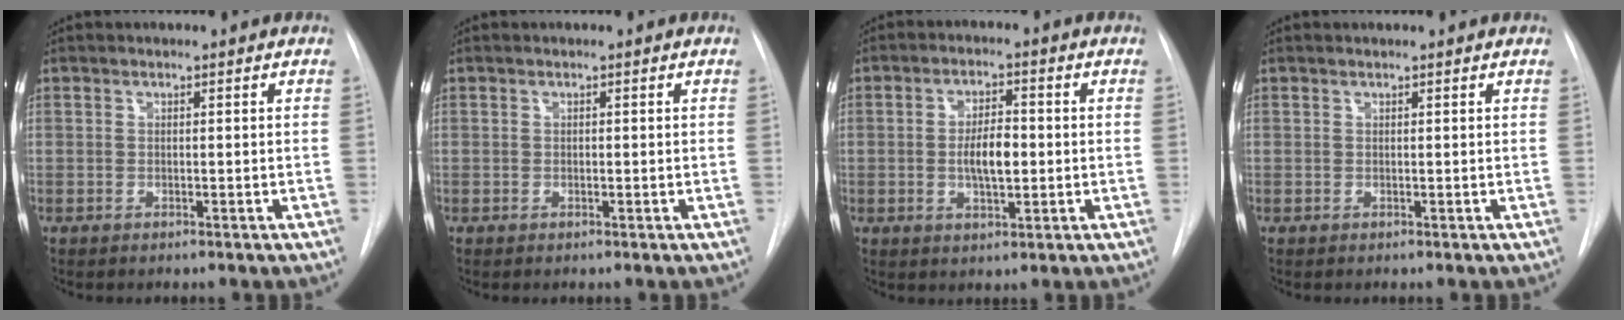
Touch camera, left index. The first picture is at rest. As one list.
[{"total": 0.0}, {"total": 5.6, "force": [-0.6, 2.1, 5.2], "torque": [-0.093, 0.002, -0.008]}, {"total": 0.8, "force": [0.8, 0.0, 0.3], "torque": [-0.009, 0.010, 0.011]}]